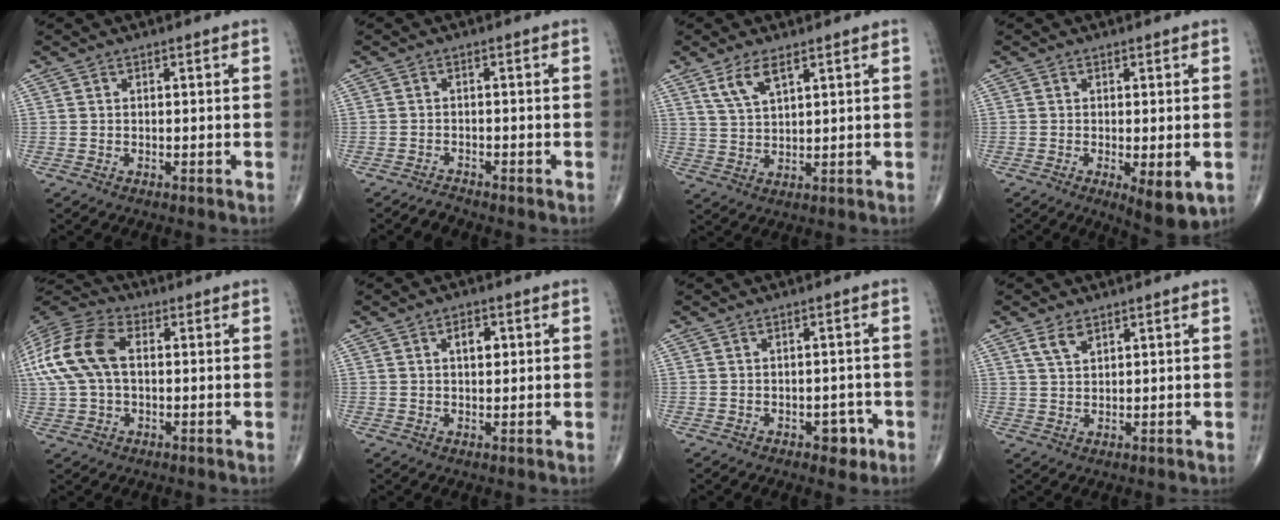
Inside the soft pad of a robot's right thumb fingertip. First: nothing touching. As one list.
[{"total": 1.4, "force": [-1.4, 0.1, -0.1], "torque": [-0.001, 0.002, -0.026]}, {"total": 5.6, "force": [3.4, 2.0, 4.0], "torque": [-0.079, -0.014, 0.072]}, {"total": 6.6, "force": [-1.8, 2.0, 6.0], "torque": [-0.088, -0.020, -0.022]}, {"total": 17.1, "force": [2.1, 10.6, 13.2], "torque": [-0.311, 0.028, 0.035]}, {"total": 3.5, "force": [1.0, 2.1, 2.7], "torque": [-0.028, -0.004, 0.013]}, {"total": 3.3, "force": [-1.6, 2.0, 2.0], "torque": [-0.004, 0.010, -0.020]}, {"total": 3.4, "force": [2.2, 1.6, 2.1], "torque": [-0.038, -0.006, 0.047]}]